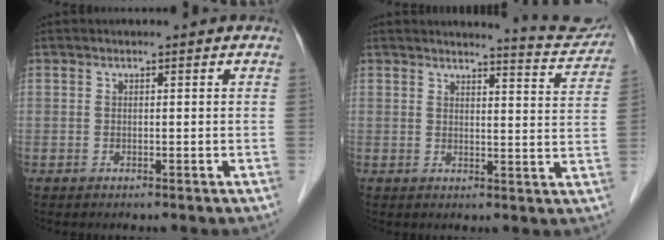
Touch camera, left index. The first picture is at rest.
{"total": 7.9, "force": [7.9, 0.1, 0.7], "torque": [-0.011, -0.035, 0.077]}